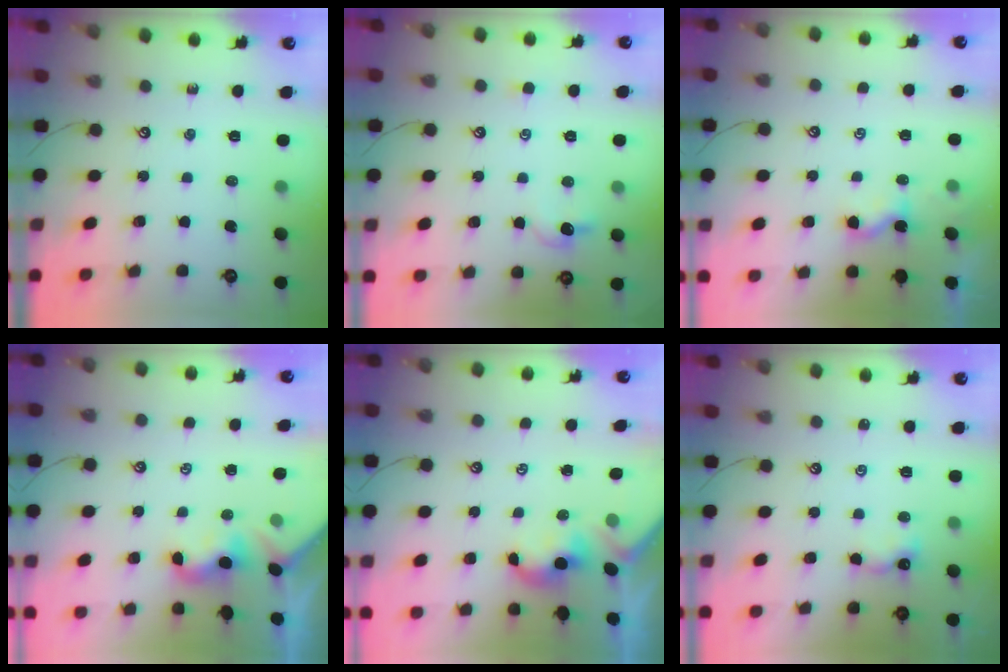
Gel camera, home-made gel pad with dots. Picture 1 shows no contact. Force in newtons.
{"total": 1.5, "press": 1.4, "slide": 0.6}
{"total": 1.6, "press": 1.6, "slide": 0.2}
{"total": 2.0, "press": 1.9, "slide": 0.5}
{"total": 0.6, "press": 0.6, "slide": 0.3}
{"total": 2.2, "press": 2.1, "slide": 0.5}